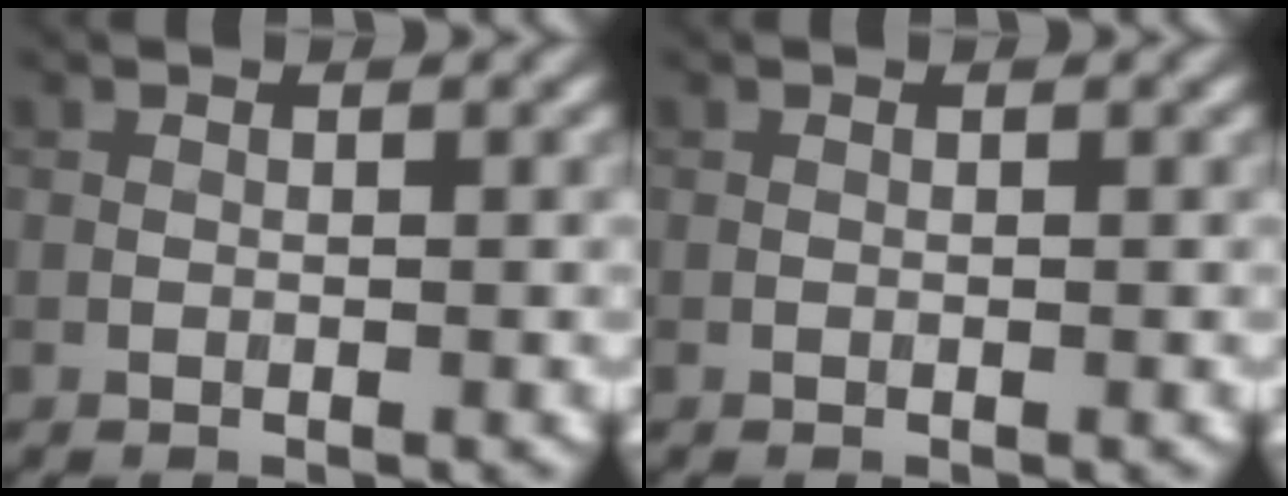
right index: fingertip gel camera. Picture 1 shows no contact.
{"total": 0.0}